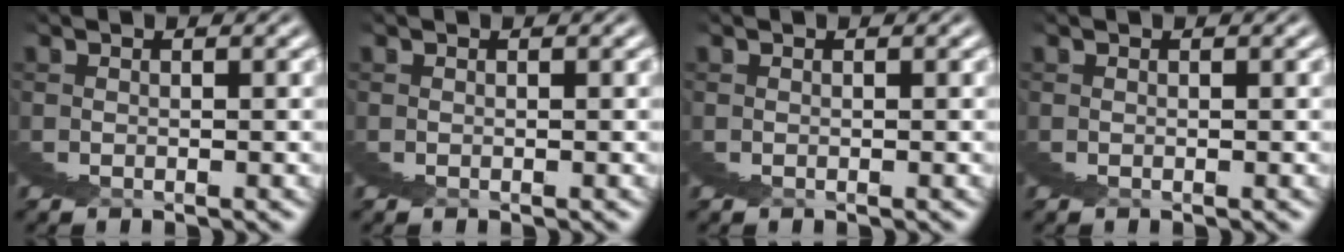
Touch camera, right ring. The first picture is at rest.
{"total": 0.0}
{"total": 0.0}
{"total": 0.0}